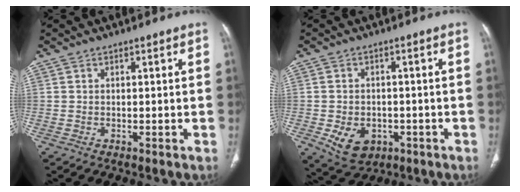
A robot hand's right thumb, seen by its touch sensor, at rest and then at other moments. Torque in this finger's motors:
{"motor_torque": [-0.25, 0.44, 0.22, 0.59, 0.19]}